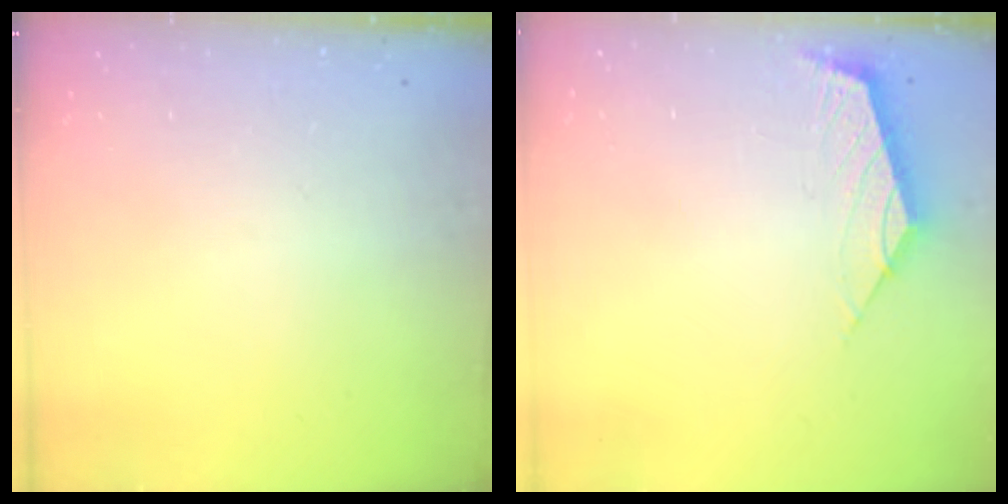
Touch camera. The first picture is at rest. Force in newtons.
{"total": 2.5, "press": 2.4, "slide": 0.6}